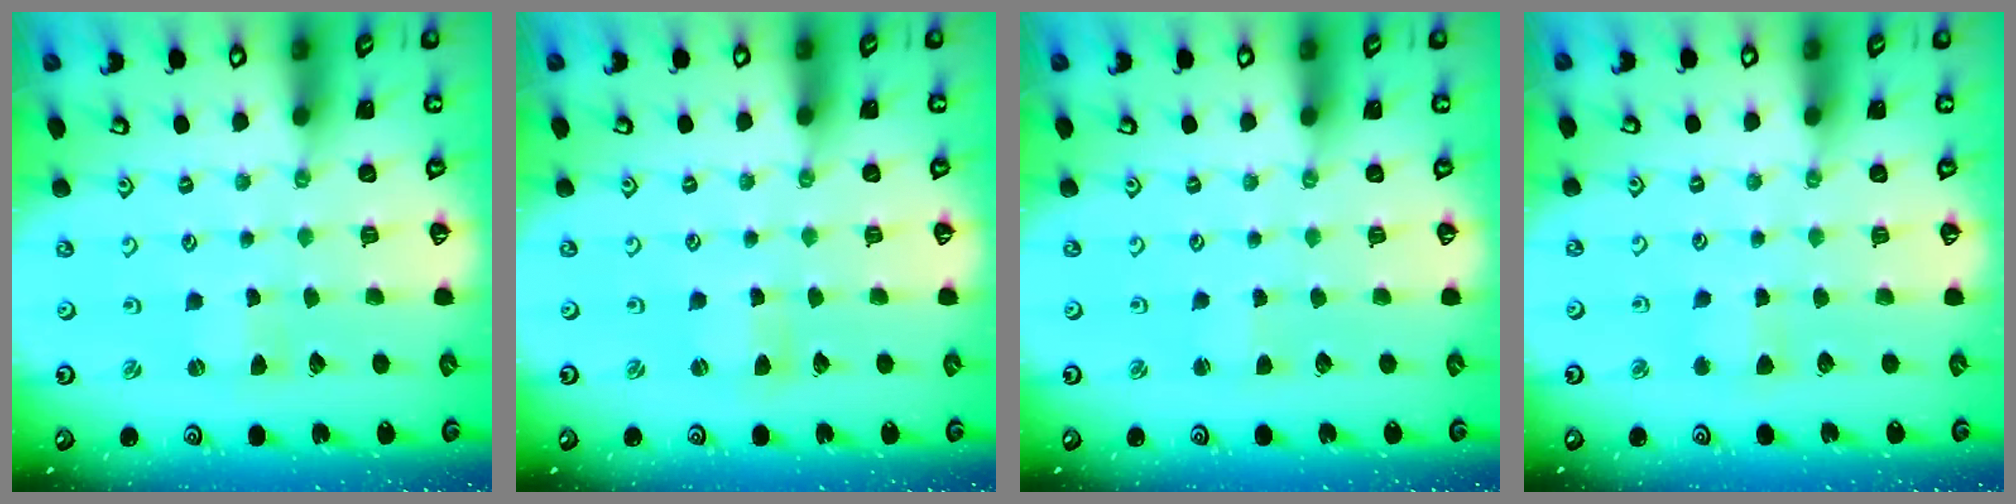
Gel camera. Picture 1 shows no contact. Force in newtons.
{"total": 1.0, "press": 1.0, "slide": 0.2}
{"total": 1.9, "press": 1.8, "slide": 0.4}
{"total": 3.5, "press": 3.5, "slide": 0.5}